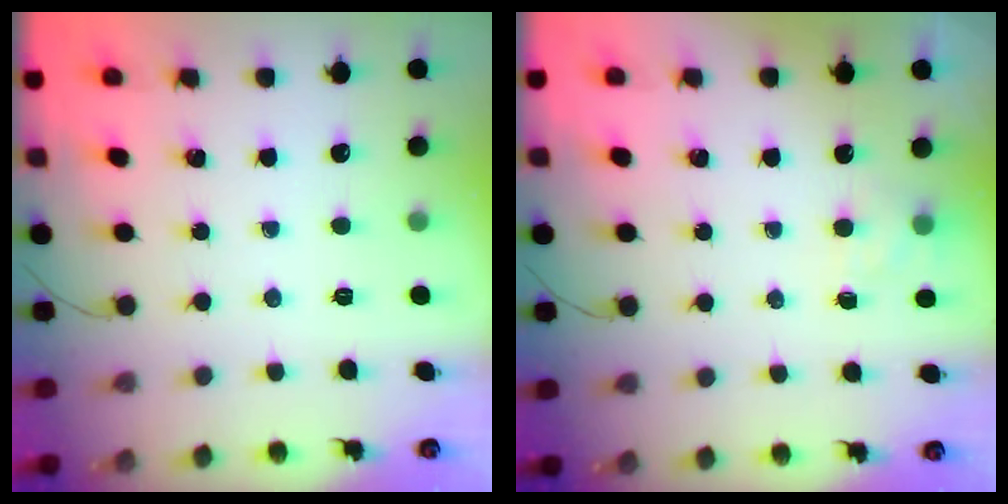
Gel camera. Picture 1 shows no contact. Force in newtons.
{"total": 4.4, "press": 4.2, "slide": 1.4}